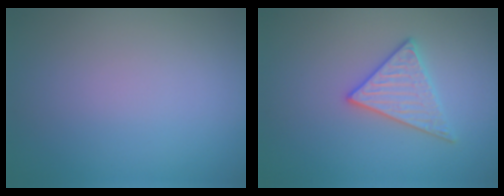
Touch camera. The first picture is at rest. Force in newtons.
{"total": 2.9, "press": 2.9, "slide": 0.4}